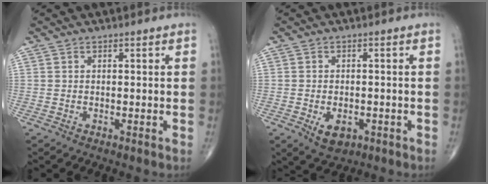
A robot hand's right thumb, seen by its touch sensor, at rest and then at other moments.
{"total": 4.7, "force": [-1.8, 3.0, 3.2], "torque": [-0.041, 0.003, -0.016]}